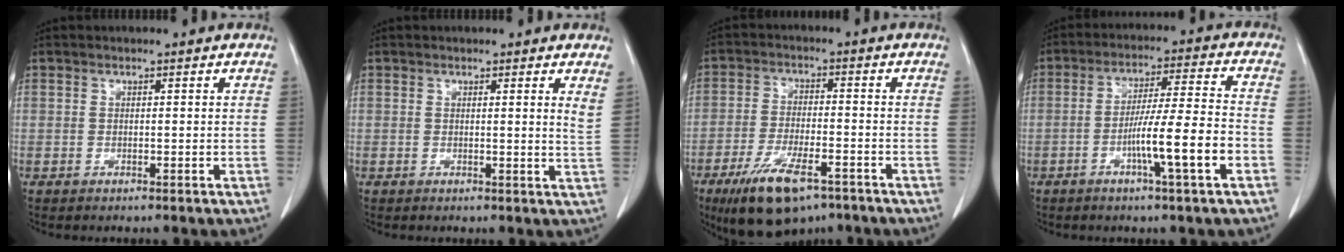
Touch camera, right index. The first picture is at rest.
{"total": 2.0, "force": [1.5, -0.3, 1.3], "torque": [-0.027, -0.012, 0.010]}
{"total": 11.6, "force": [-7.6, 3.7, 8.0], "torque": [-0.151, -0.017, -0.124]}
{"total": 10.4, "force": [-3.8, -0.6, 9.7], "torque": [-0.163, 0.004, -0.063]}